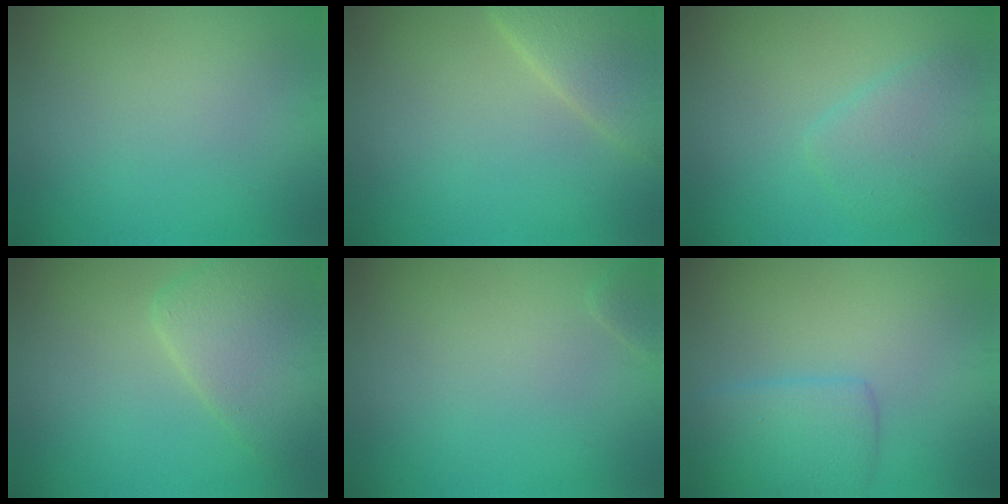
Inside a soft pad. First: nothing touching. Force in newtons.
{"total": 4.0, "press": 4.0, "slide": 0.3}
{"total": 2.7, "press": 2.7, "slide": 0.2}
{"total": 4.4, "press": 4.4, "slide": 0.3}
{"total": 0.8, "press": 0.8, "slide": 0.1}
{"total": 3.4, "press": 3.4, "slide": 0.1}